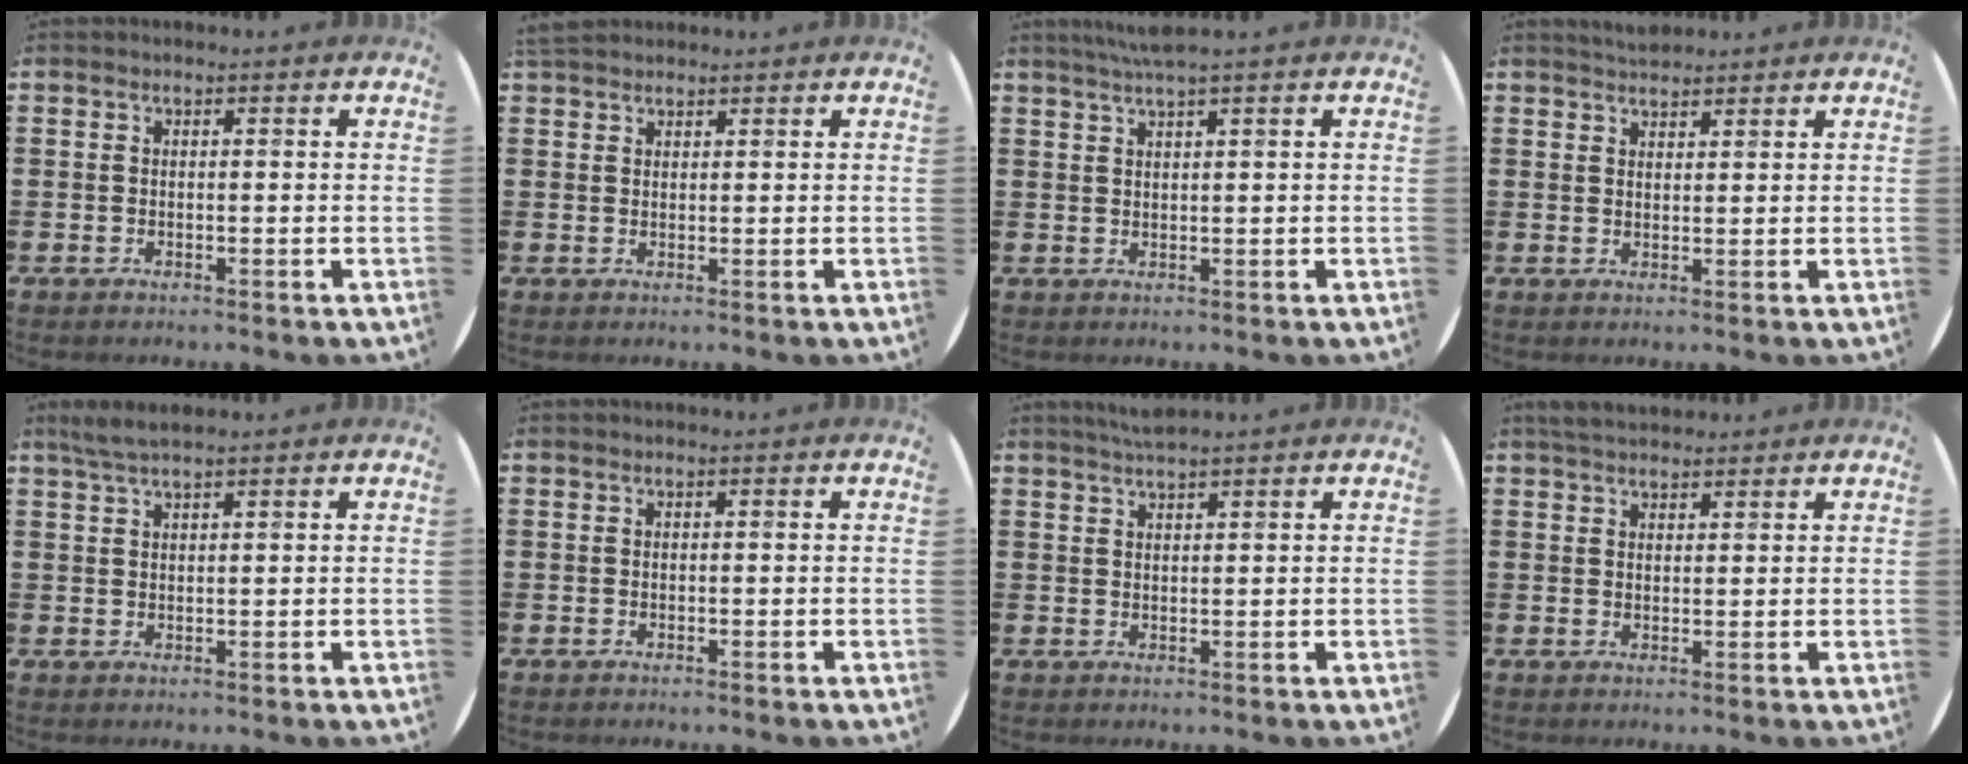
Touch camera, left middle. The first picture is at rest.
{"total": 1.8, "force": [1.7, 0.5, 0.3], "torque": [-0.009, 0.006, 0.032]}
{"total": 2.5, "force": [2.0, -0.3, 1.6], "torque": [-0.033, 0.001, 0.035]}
{"total": 2.2, "force": [2.2, 0.4, 0.1], "torque": [-0.006, 0.001, 0.042]}
{"total": 2.6, "force": [2.2, 0.3, 1.5], "torque": [-0.032, 0.004, 0.039]}
{"total": 0.0}
{"total": 2.0, "force": [1.9, -0.1, 0.6], "torque": [-0.014, 0.000, 0.035]}
{"total": 3.0, "force": [2.8, 0.8, 0.5], "torque": [-0.008, -0.005, 0.052]}